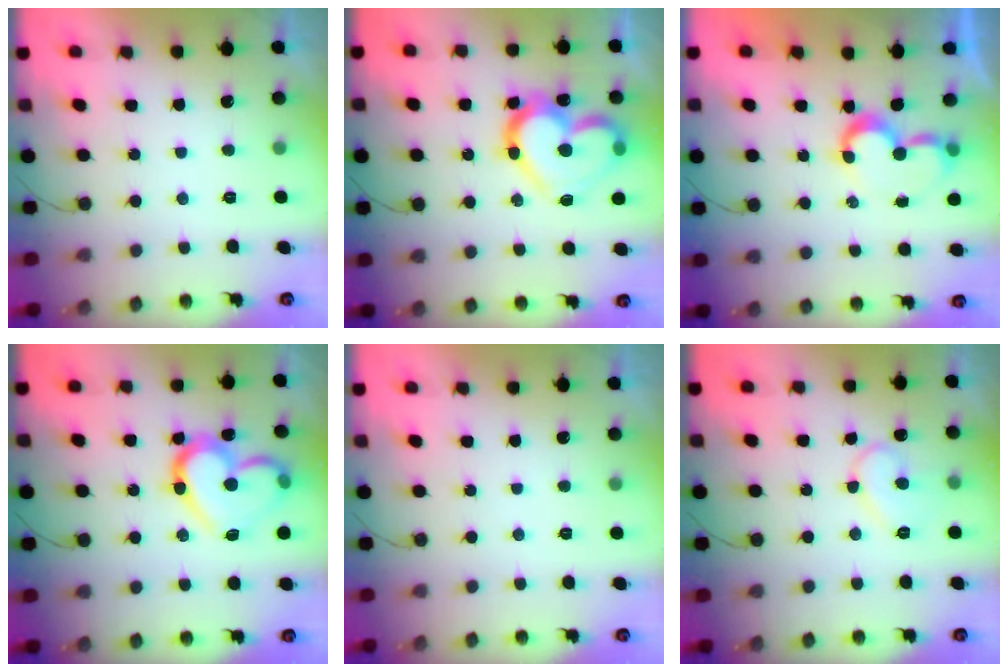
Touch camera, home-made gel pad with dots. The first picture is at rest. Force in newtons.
{"total": 19.7, "press": 19.7, "slide": 1.5}
{"total": 7.7, "press": 7.7, "slide": 0.7}
{"total": 17.2, "press": 17.2, "slide": 1.2}
{"total": 0.0}
{"total": 9.5, "press": 9.4, "slide": 0.7}